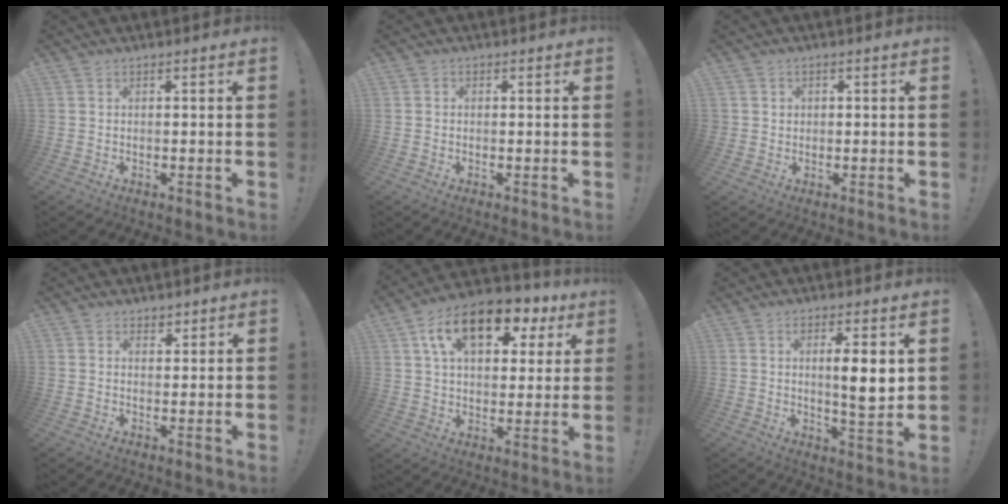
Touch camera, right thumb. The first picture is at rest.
{"total": 1.1, "force": [-0.2, 1.0, 0.3], "torque": [-0.007, 0.004, -0.004]}
{"total": 2.1, "force": [0.7, 2.0, 0.2], "torque": [0.003, -0.004, 0.011]}
{"total": 2.5, "force": [1.9, 1.6, 0.3], "torque": [0.011, -0.012, 0.032]}
{"total": 16.3, "force": [8.2, 9.1, 10.7], "torque": [-0.168, -0.035, 0.143]}
{"total": 7.3, "force": [1.8, 1.0, 7.0], "torque": [-0.105, -0.012, 0.023]}